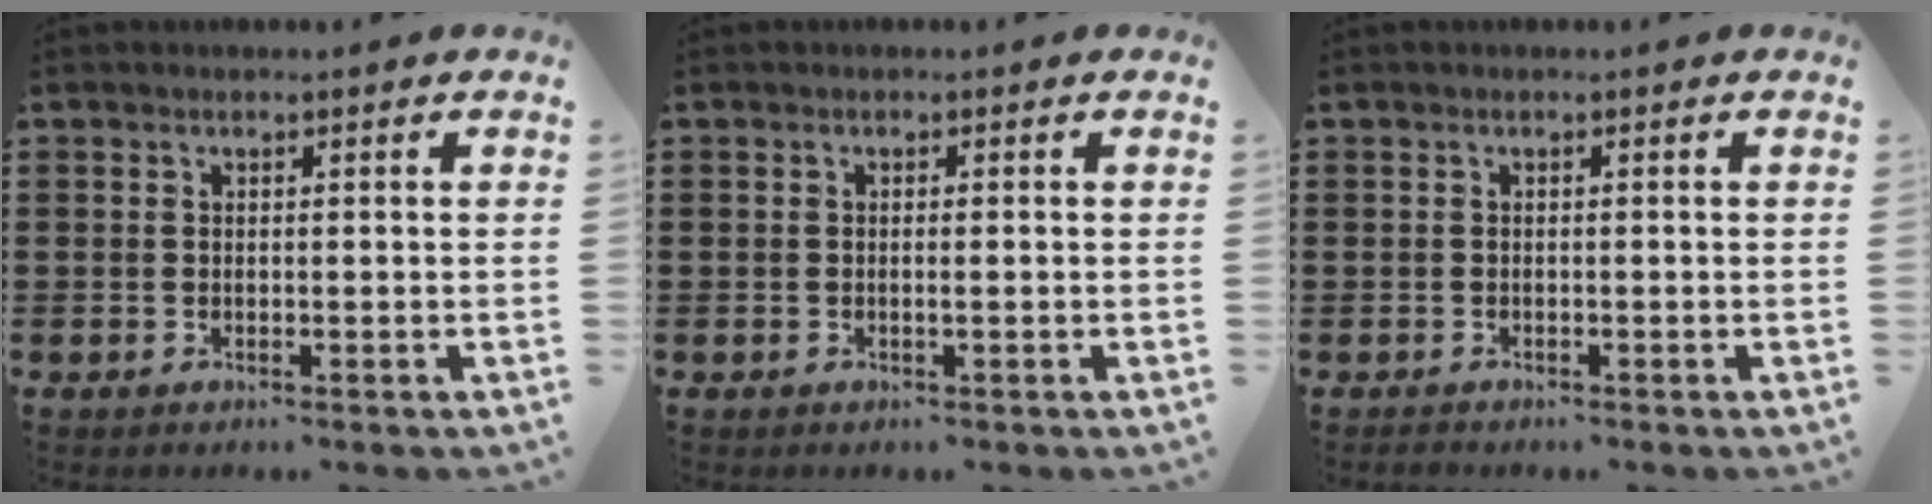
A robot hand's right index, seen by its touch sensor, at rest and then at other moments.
{"total": 0.7, "force": [-0.2, -0.1, 0.6], "torque": [-0.011, -0.004, -0.003]}
{"total": 0.6, "force": [-0.5, 0.4, 0.0], "torque": [-0.001, 0.003, -0.013]}